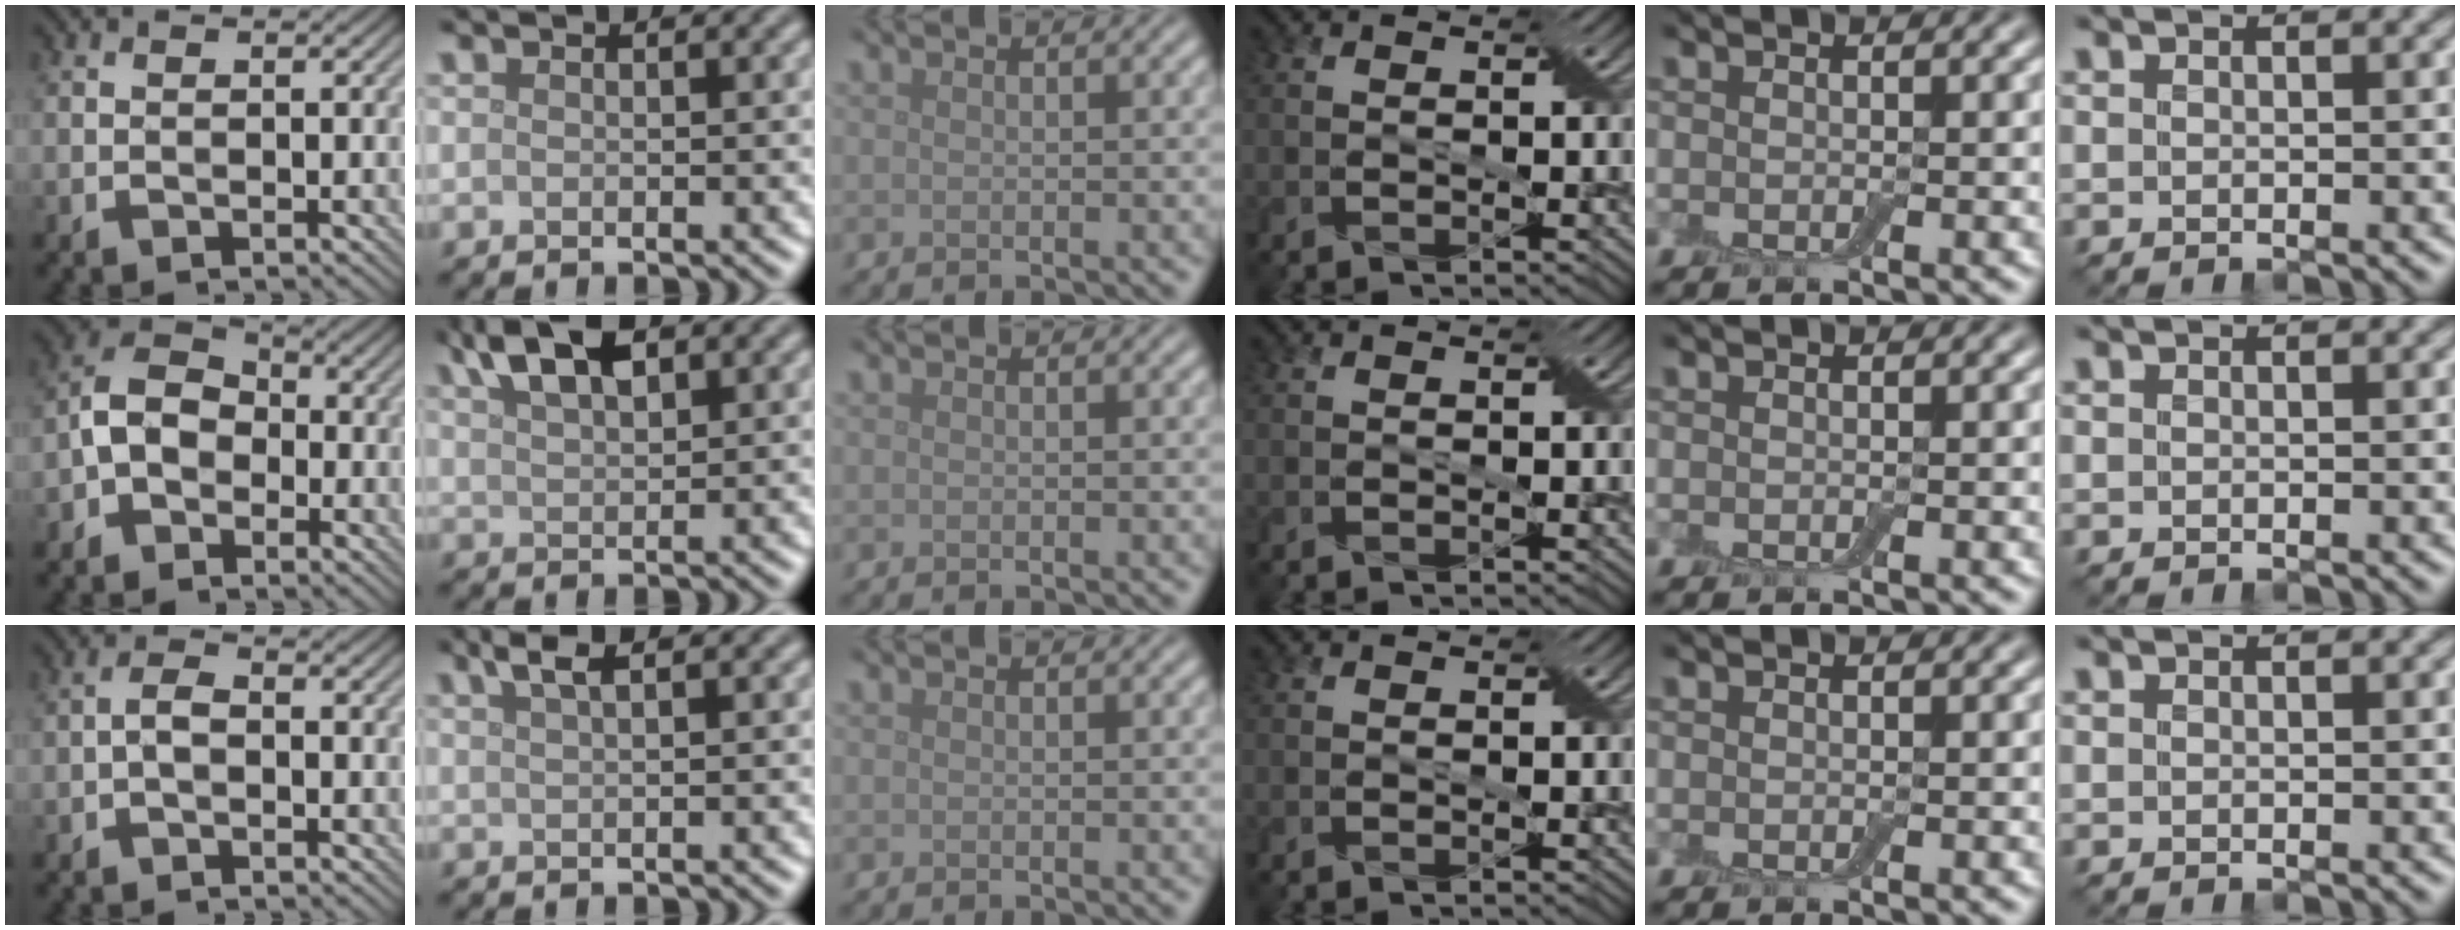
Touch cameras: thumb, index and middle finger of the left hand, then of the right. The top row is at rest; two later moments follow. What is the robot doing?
{"motion": "shake", "object": "box of matches"}